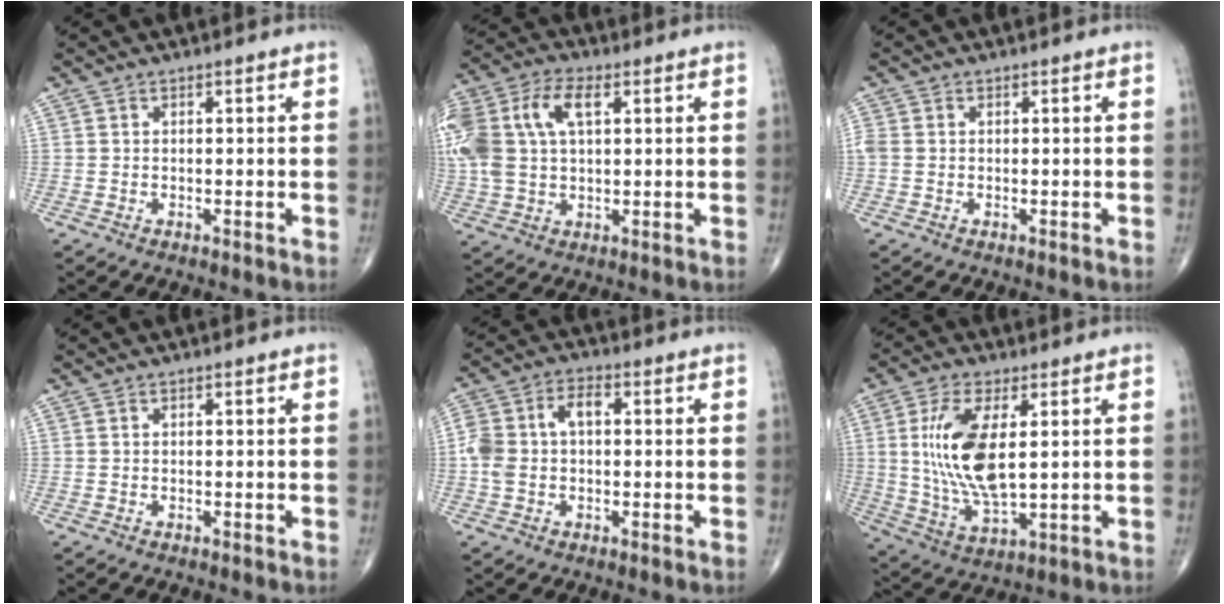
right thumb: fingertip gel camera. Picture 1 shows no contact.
{"total": 18.7, "force": [5.0, 10.9, 14.3], "torque": [-0.348, 0.031, 0.091]}
{"total": 1.6, "force": [0.0, 1.3, 1.0], "torque": [-0.035, 0.002, 0.000]}
{"total": 0.0}
{"total": 8.5, "force": [0.3, 5.3, 6.6], "torque": [-0.145, 0.034, 0.005]}
{"total": 14.2, "force": [2.4, 5.9, 12.7], "torque": [-0.260, -0.021, 0.054]}